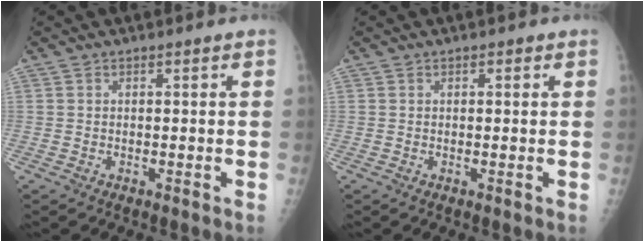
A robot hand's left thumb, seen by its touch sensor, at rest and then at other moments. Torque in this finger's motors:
{"motor_torque": [-0.16, 0.02, -0.02, 0.11, -0.02]}